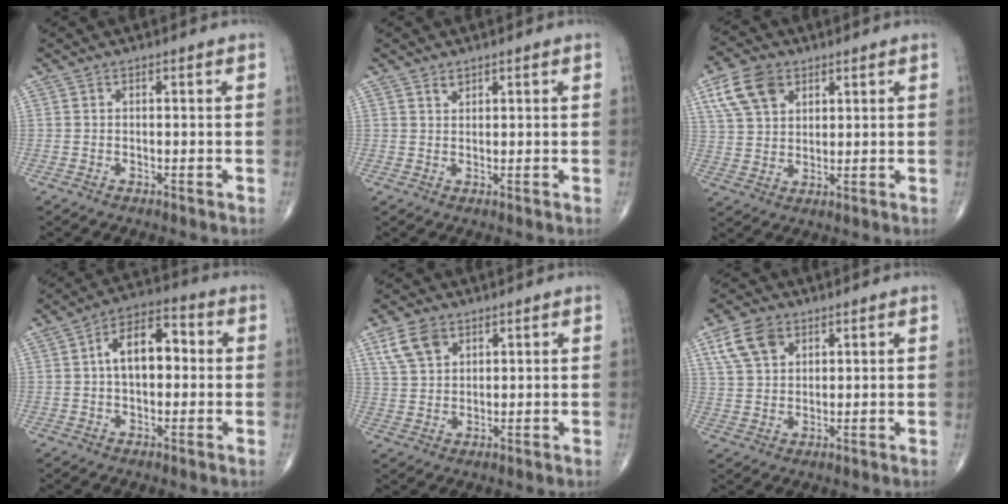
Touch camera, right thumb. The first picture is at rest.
{"total": 1.2, "force": [1.0, 0.6, 0.4], "torque": [0.000, -0.008, 0.017]}
{"total": 9.5, "force": [4.6, 6.2, 5.4], "torque": [-0.090, -0.007, 0.090]}
{"total": 10.3, "force": [1.0, 6.1, 8.3], "torque": [-0.123, 0.023, 0.007]}
{"total": 6.8, "force": [3.7, 4.3, 3.7], "torque": [-0.061, -0.010, 0.077]}
{"total": 7.9, "force": [4.0, 5.2, 4.4], "torque": [-0.071, -0.008, 0.079]}